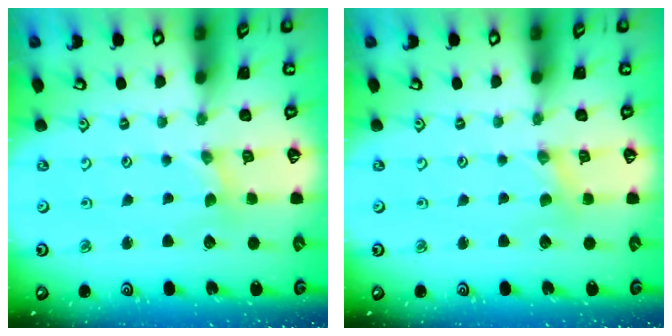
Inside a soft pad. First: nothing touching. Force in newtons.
{"total": 0.7, "press": 0.7, "slide": 0.2}